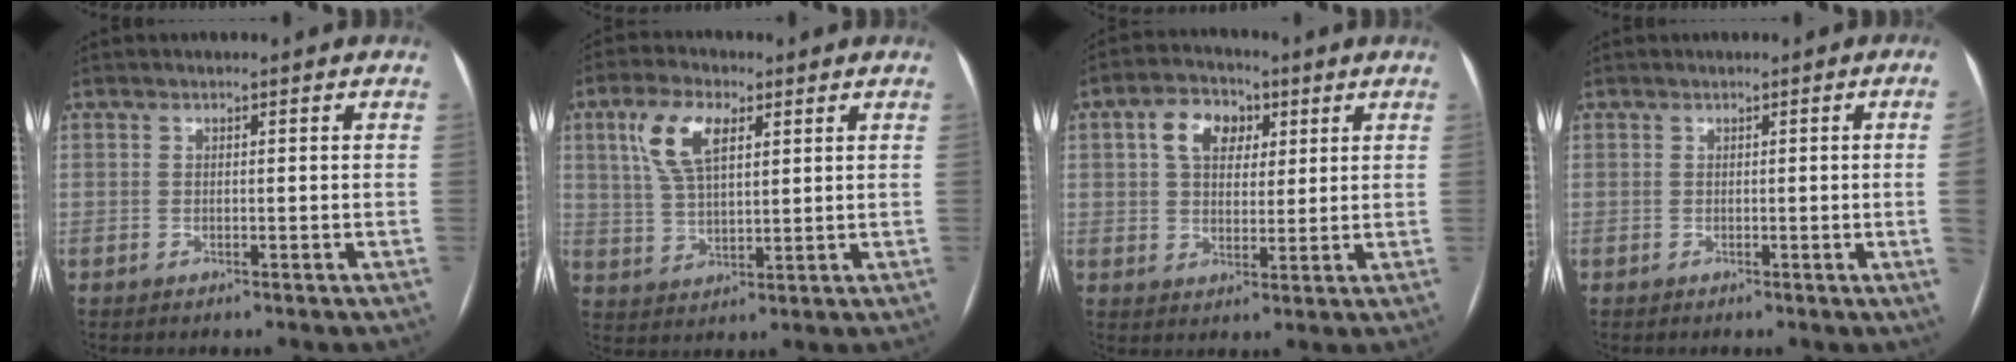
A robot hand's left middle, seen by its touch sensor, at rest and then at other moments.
{"total": 8.4, "force": [3.6, 3.6, 6.7], "torque": [-0.142, 0.017, 0.073]}
{"total": 7.4, "force": [2.8, 5.1, 4.7], "torque": [-0.088, 0.024, 0.048]}
{"total": 3.4, "force": [-0.2, -1.4, 3.1], "torque": [-0.039, -0.005, -0.002]}